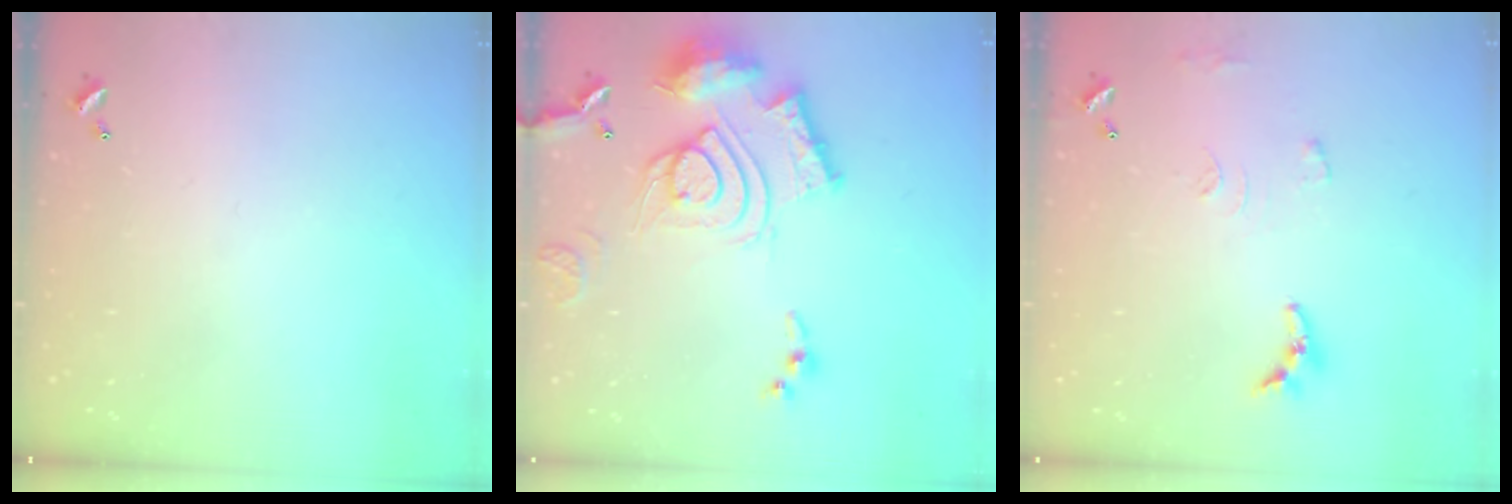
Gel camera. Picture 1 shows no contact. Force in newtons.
{"total": 20.1, "press": 20.0, "slide": 1.9}
{"total": 8.7, "press": 8.7, "slide": 0.6}